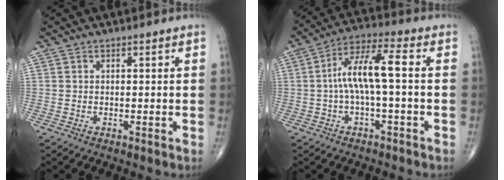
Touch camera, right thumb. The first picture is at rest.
{"total": 9.5, "force": [-0.2, 2.3, 9.2], "torque": [-0.190, 0.040, -0.009]}